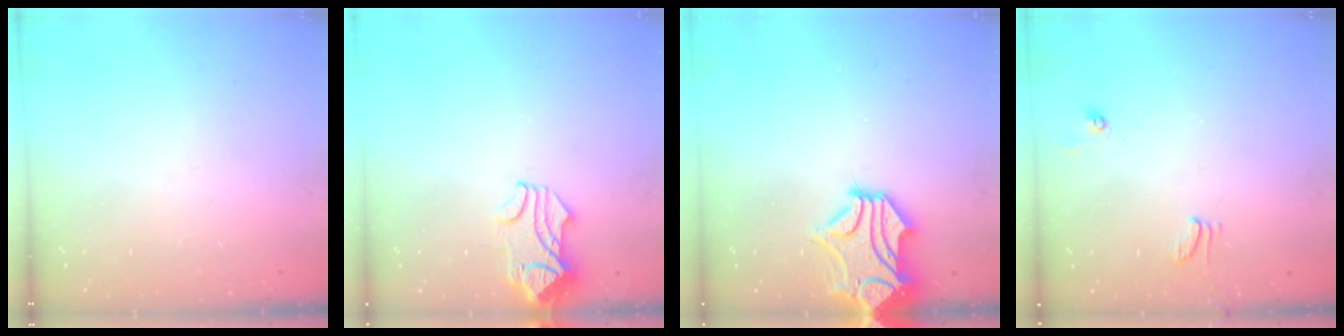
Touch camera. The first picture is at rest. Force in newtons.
{"total": 1.2, "press": 0.0, "slide": 1.2}
{"total": 2.0, "press": 1.6, "slide": 1.1}
{"total": 0.8, "press": 0.6, "slide": 0.4}